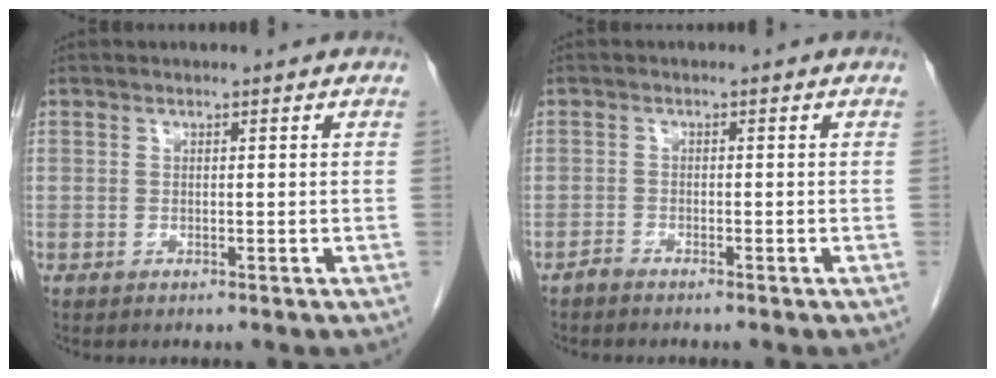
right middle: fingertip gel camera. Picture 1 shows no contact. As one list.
[{"total": 0.8, "force": [-0.8, 0.1, 0.1], "torque": [-0.005, -0.001, -0.016]}]